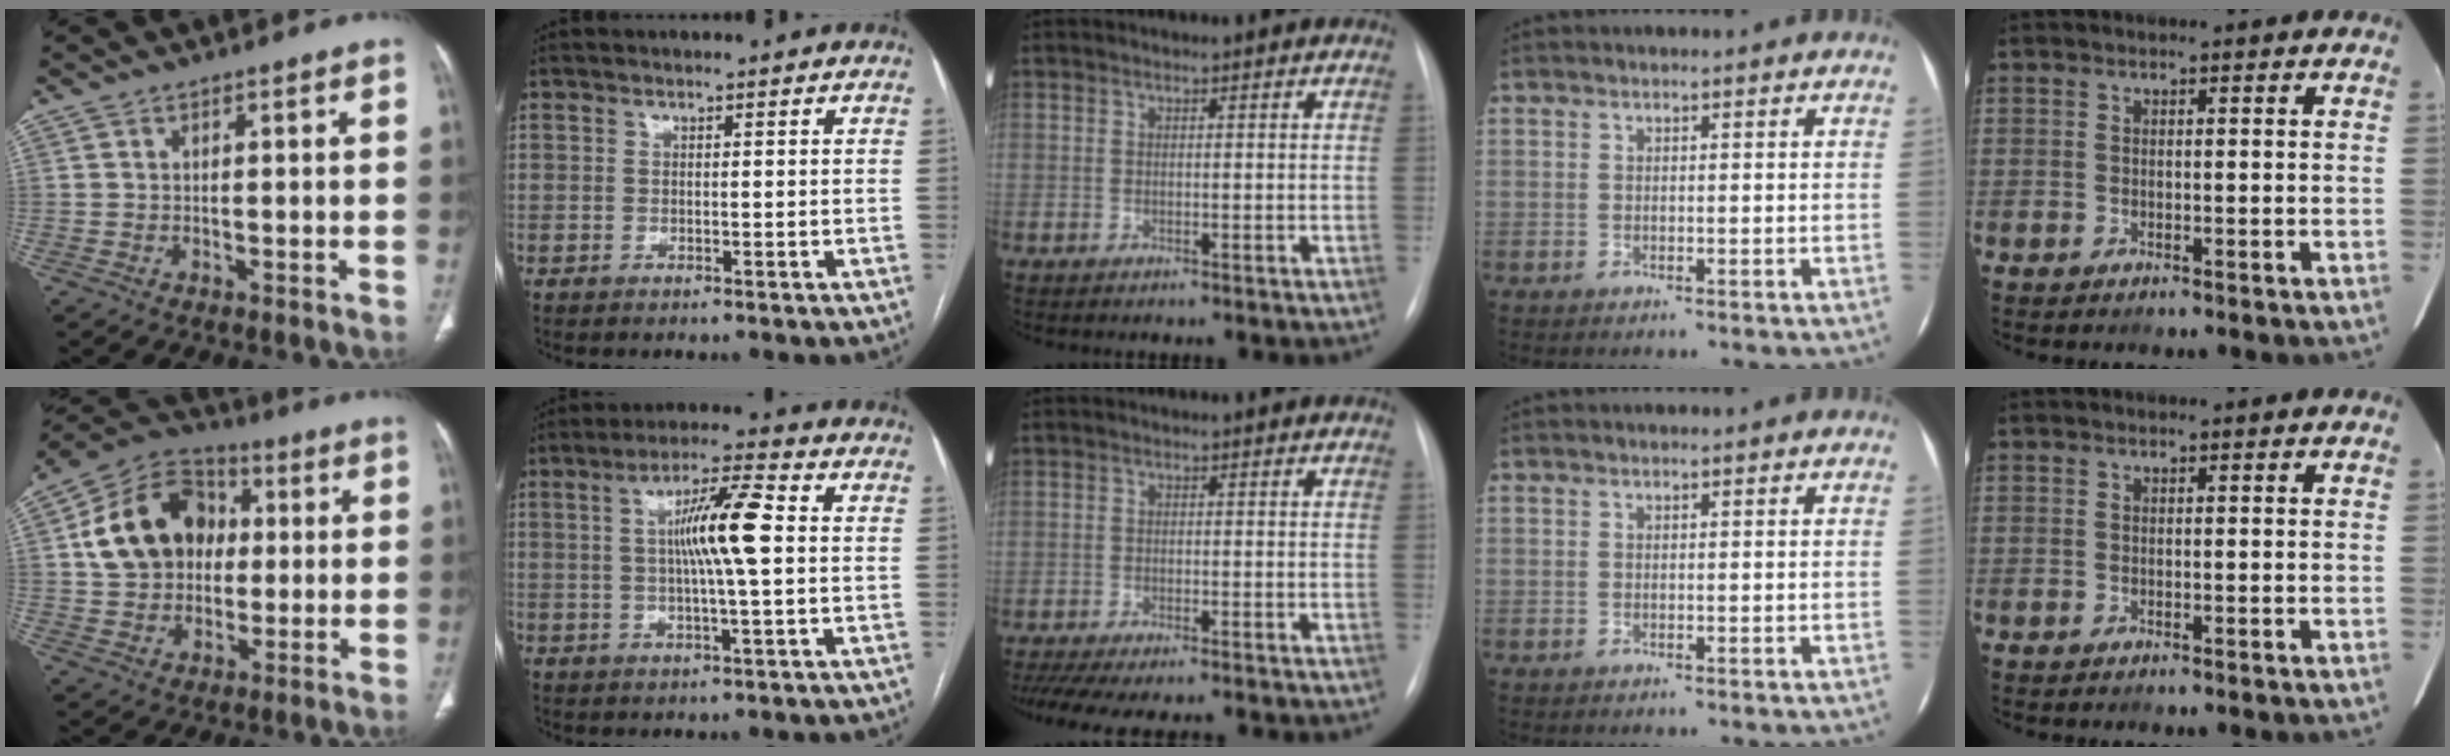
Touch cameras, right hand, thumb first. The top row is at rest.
{"thumb": {"total": 16.9, "force": [2.2, 13.5, 9.9], "torque": [-0.145, 0.023, 0.034]}, "index": {"total": 9.5, "force": [1.0, 0.4, 9.5], "torque": [-0.166, 0.010, 0.014]}, "middle": {"total": 11.5, "force": [-9.9, 1.8, 5.5], "torque": [-0.080, -0.010, -0.137]}}